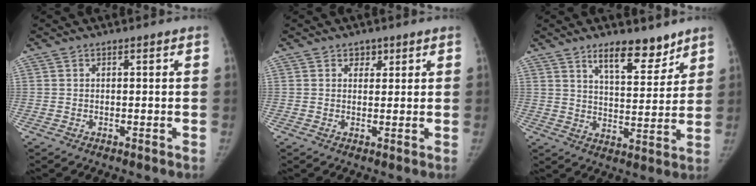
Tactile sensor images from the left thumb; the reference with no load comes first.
{"total": 2.3, "force": [1.4, 1.7, 0.7], "torque": [0.010, -0.006, 0.017]}
{"total": 10.2, "force": [7.3, 4.0, 5.7], "torque": [-0.061, -0.054, 0.121]}